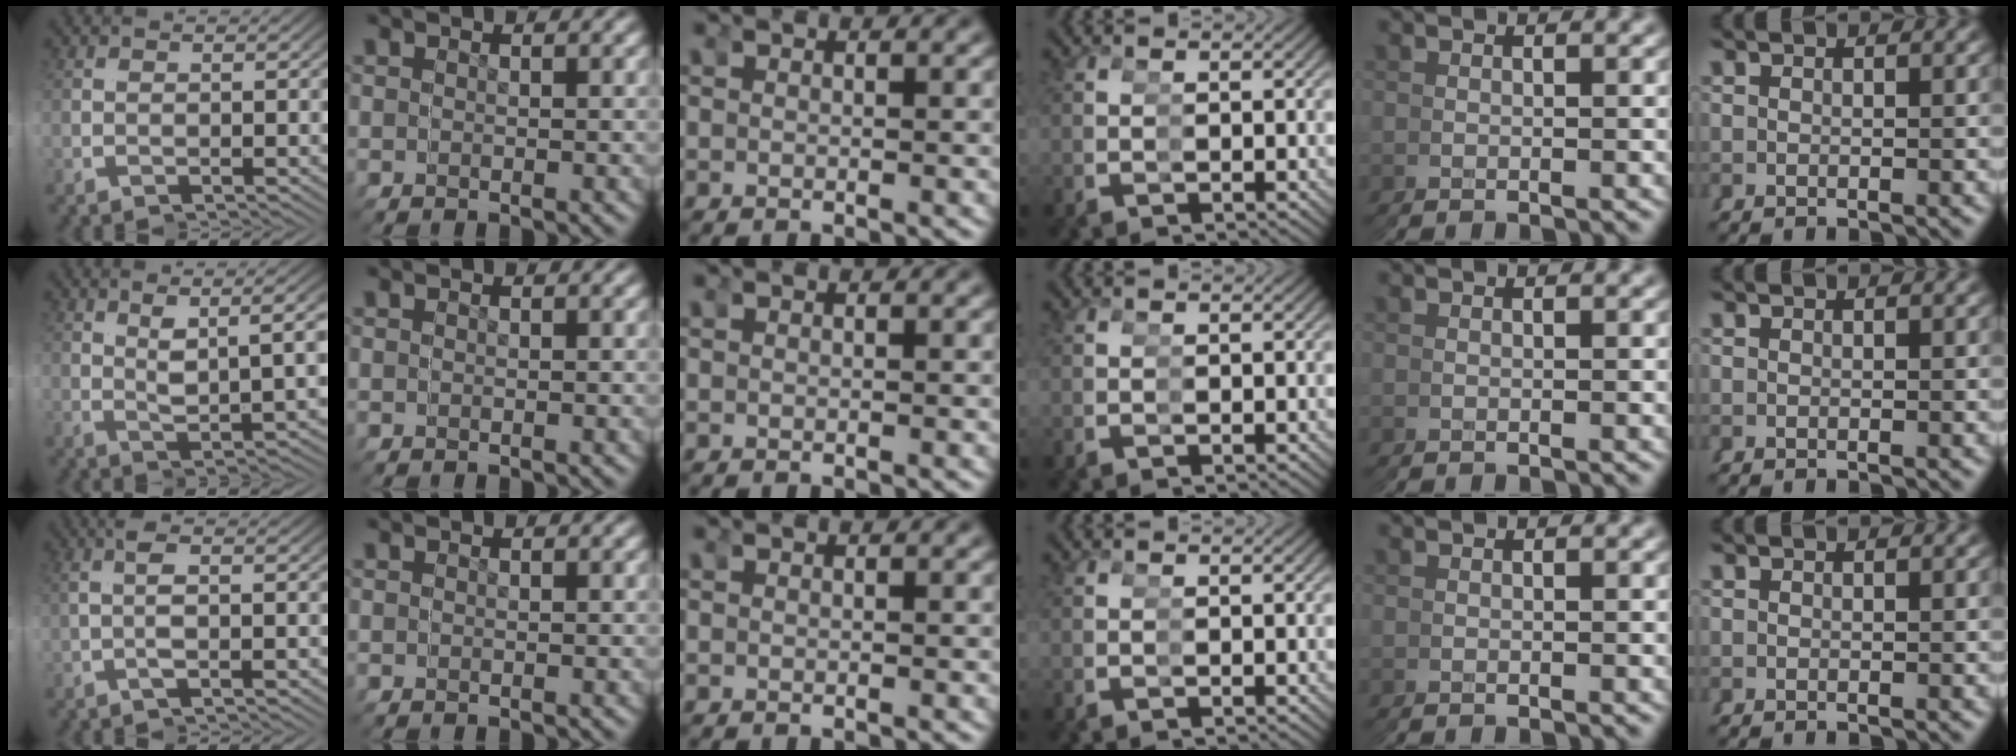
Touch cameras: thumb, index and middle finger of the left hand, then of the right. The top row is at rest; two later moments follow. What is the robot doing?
{"motion": "grasp_and_lifting", "object": "pipette"}